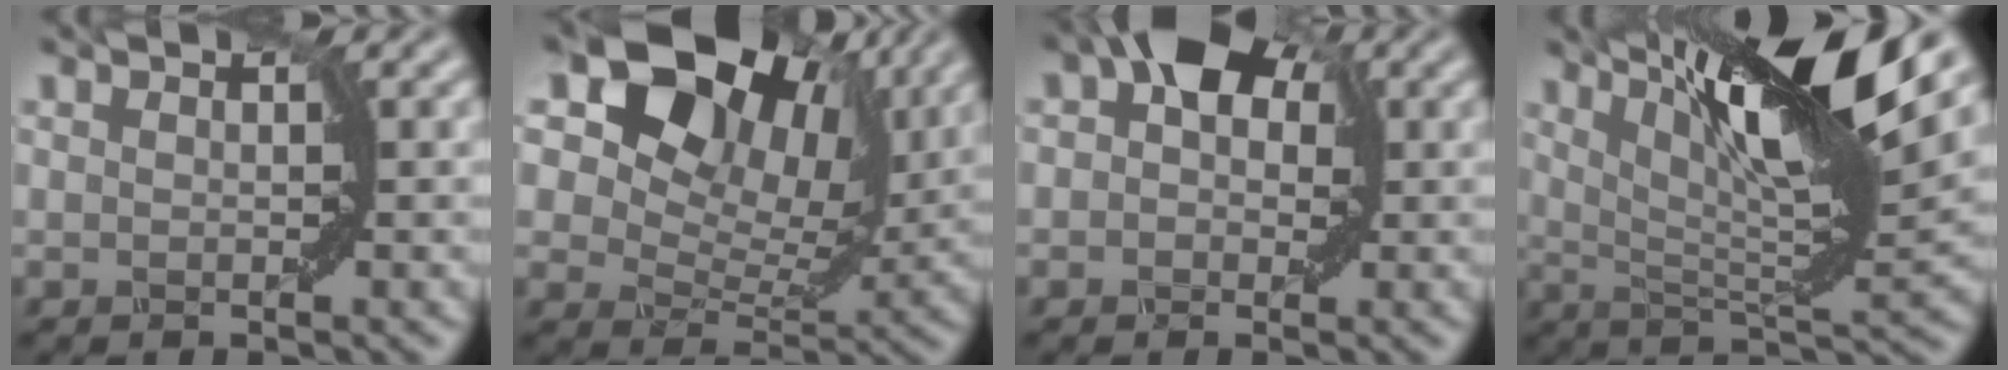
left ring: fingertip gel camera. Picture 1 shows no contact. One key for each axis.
{"total": 14.2, "fx": 7.9, "fy": 8.5, "fz": 8.2, "tx": -0.158, "ty": 0.036, "tz": 0.125}
{"total": 6.6, "fx": 2.1, "fy": 4.6, "fz": 4.3, "tx": -0.044, "ty": 0.040, "tz": -0.008}
{"total": 11.9, "fx": 6.3, "fy": 1.9, "fz": 9.9, "tx": -0.160, "ty": 0.009, "tz": 0.112}